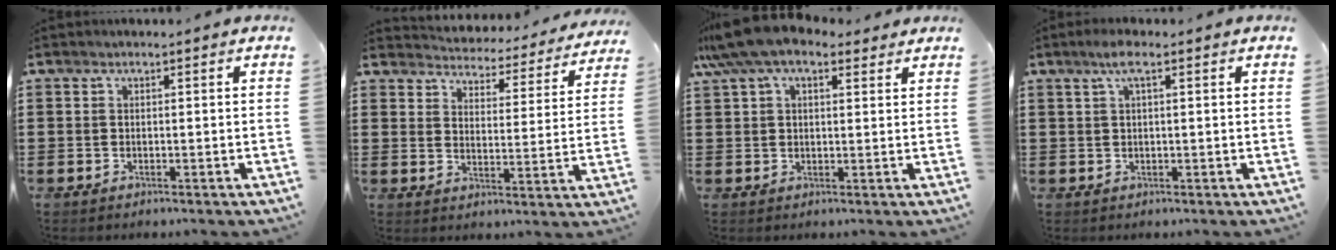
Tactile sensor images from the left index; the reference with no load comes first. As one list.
[{"total": 4.1, "force": [4.1, 0.1, -0.2], "torque": [-0.015, -0.041, 0.064]}, {"total": 8.7, "force": [6.4, 2.9, 5.1], "torque": [-0.115, 0.000, 0.119]}, {"total": 2.8, "force": [1.2, 0.5, 2.5], "torque": [-0.053, 0.005, 0.020]}]